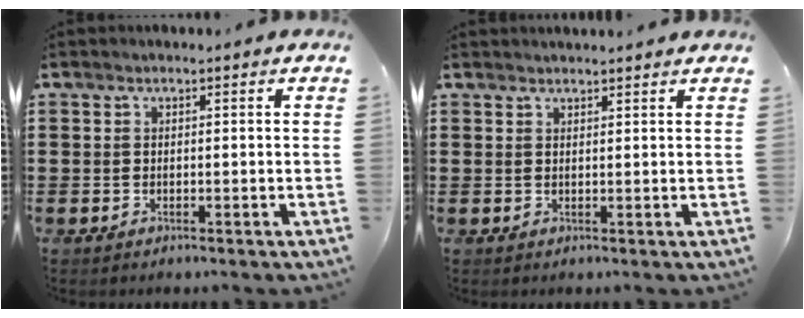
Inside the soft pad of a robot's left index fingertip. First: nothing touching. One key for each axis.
{"total": 1.3, "fx": 1.3, "fy": -0.1, "fz": 0.2, "tx": -0.006, "ty": -0.001, "tz": 0.026}